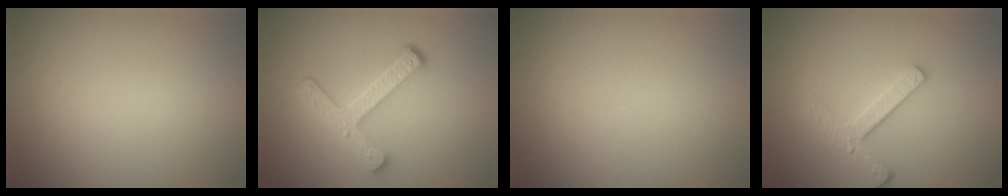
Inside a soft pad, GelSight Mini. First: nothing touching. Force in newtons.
{"total": 4.7, "press": 3.4, "slide": 3.2}
{"total": 0.0}
{"total": 2.5, "press": 2.4, "slide": 0.3}